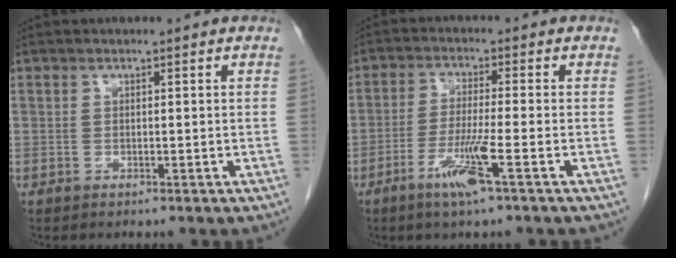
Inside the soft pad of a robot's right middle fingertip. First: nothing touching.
{"total": 6.4, "force": [-3.2, -0.5, 5.6], "torque": [-0.110, -0.014, -0.064]}